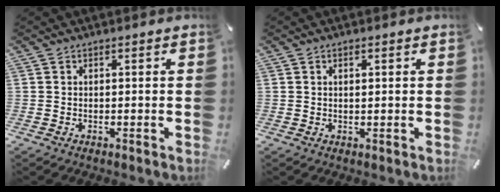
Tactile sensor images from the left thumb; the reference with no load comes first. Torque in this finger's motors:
{"motor_torque": [-0.22, -0.25, -0.15, 0.13, -0.09]}